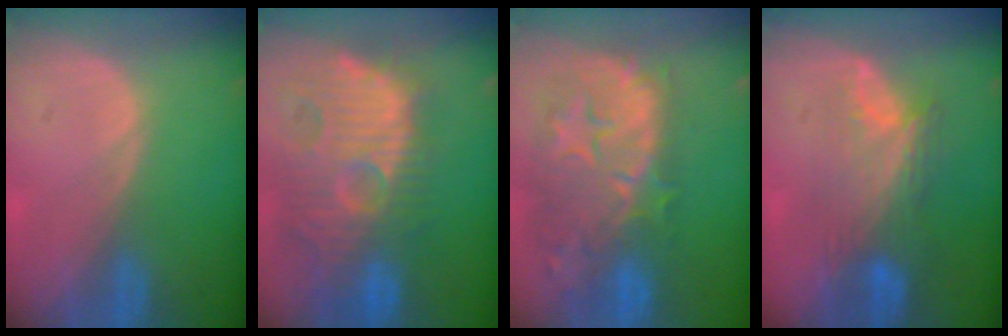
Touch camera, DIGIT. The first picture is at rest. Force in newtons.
{"total": 13.7, "press": 12.3, "slide": 5.9}
{"total": 12.7, "press": 11.4, "slide": 5.6}
{"total": 8.0, "press": 7.5, "slide": 3.0}